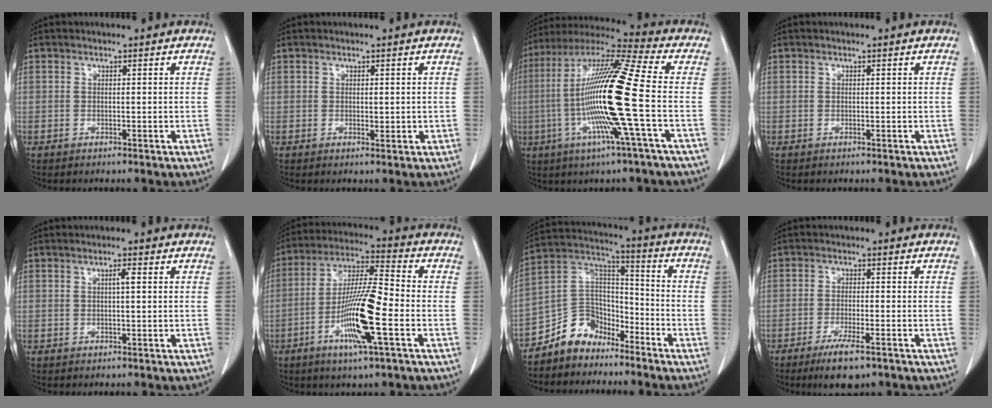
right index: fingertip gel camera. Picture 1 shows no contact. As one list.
[{"total": 1.2, "force": [0.1, 0.6, 1.0], "torque": [-0.014, -0.004, 0.005]}, {"total": 18.8, "force": [-3.1, -0.9, 18.5], "torque": [-0.365, -0.006, -0.077]}, {"total": 0.0}, {"total": 1.2, "force": [0.2, 0.0, 1.2], "torque": [-0.023, 0.002, 0.002]}, {"total": 13.4, "force": [-4.5, 0.7, 12.5], "torque": [-0.241, -0.007, -0.087]}, {"total": 9.5, "force": [-7.3, 5.8, 1.7], "torque": [-0.028, 0.053, -0.139]}, {"total": 6.1, "force": [-4.1, 1.1, 4.4], "torque": [-0.079, -0.013, -0.064]}]